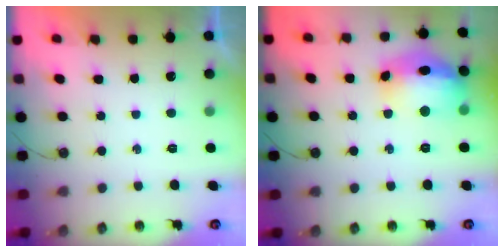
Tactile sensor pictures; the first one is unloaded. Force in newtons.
{"total": 19.3, "press": 18.5, "slide": 5.4}